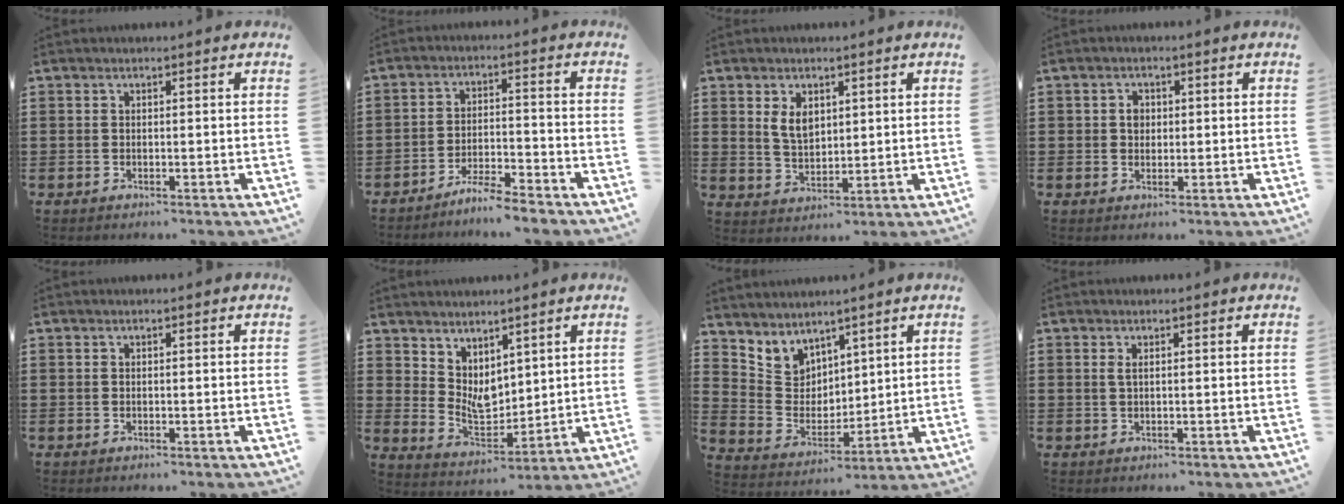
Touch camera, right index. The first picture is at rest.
{"total": 4.9, "force": [-4.8, -0.3, 1.2], "torque": [-0.029, -0.002, -0.096]}
{"total": 4.2, "force": [1.7, 2.5, 2.9], "torque": [-0.056, 0.002, 0.030]}
{"total": 1.9, "force": [0.3, 1.6, 1.1], "torque": [-0.025, 0.009, 0.004]}
{"total": 0.0}
{"total": 4.6, "force": [3.5, 2.6, 1.6], "torque": [-0.049, -0.017, 0.067]}
{"total": 5.3, "force": [3.8, 3.6, -0.4], "torque": [-0.030, -0.030, 0.074]}
{"total": 0.9, "force": [0.3, 0.2, 0.9], "torque": [-0.018, 0.002, 0.005]}